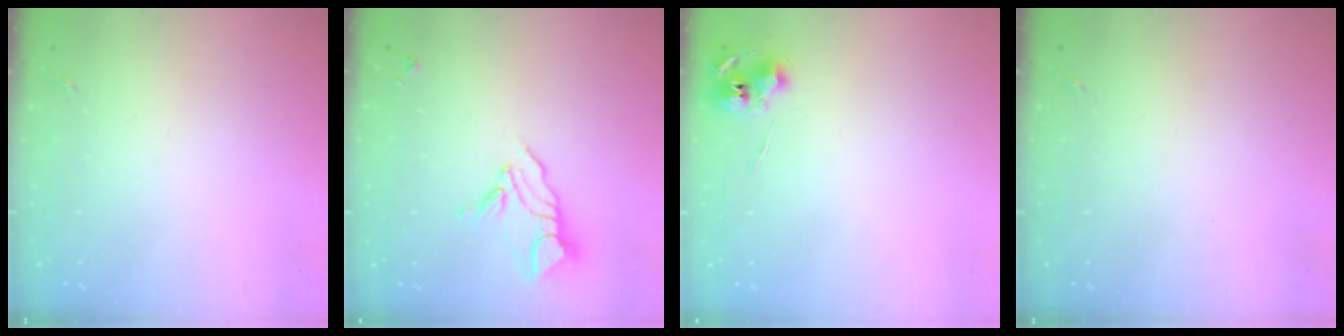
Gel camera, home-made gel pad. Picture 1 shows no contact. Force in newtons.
{"total": 9.9, "press": 9.8, "slide": 0.8}
{"total": 7.5, "press": 7.5, "slide": 0.5}
{"total": 0.0}